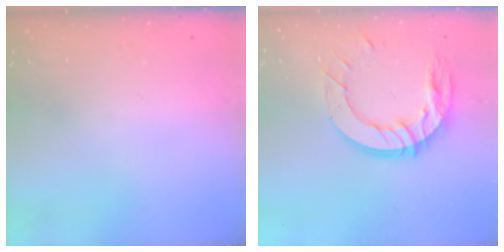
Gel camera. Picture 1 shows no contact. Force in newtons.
{"total": 14.0, "press": 13.9, "slide": 1.5}